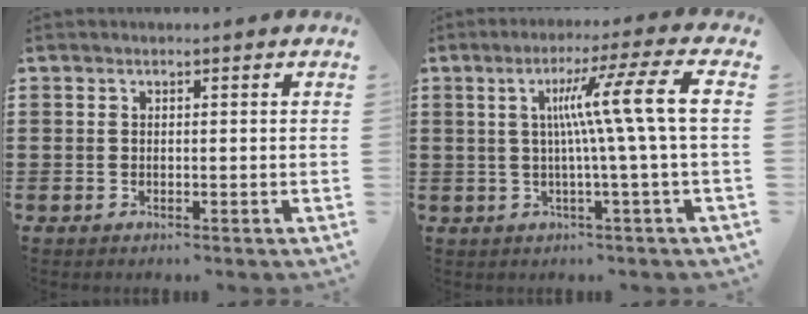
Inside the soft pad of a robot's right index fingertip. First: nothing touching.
{"total": 11.6, "force": [1.5, -1.0, 11.4], "torque": [-0.205, -0.003, 0.012]}